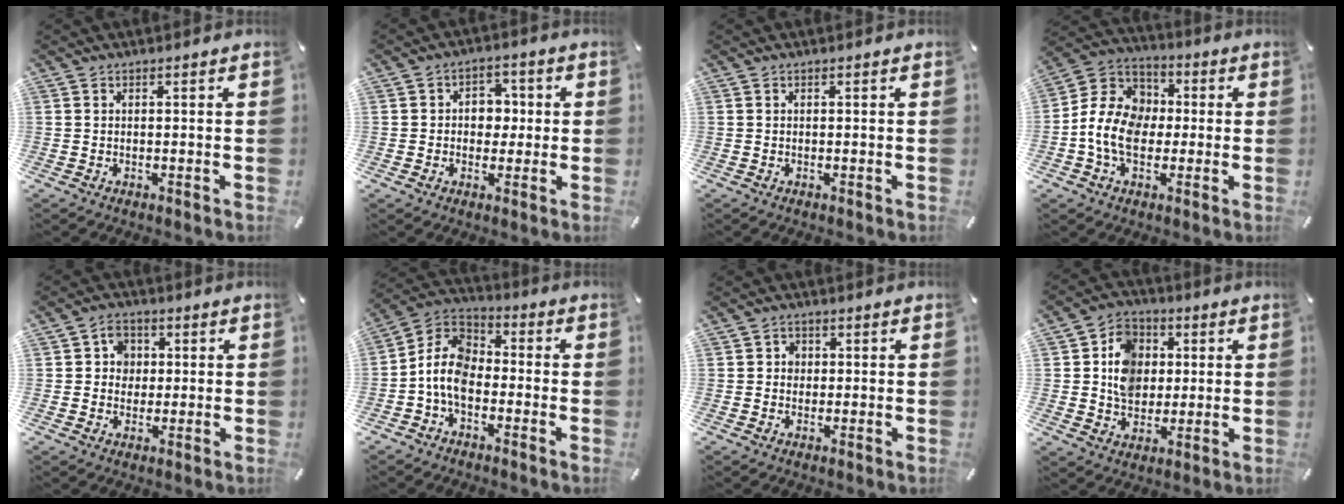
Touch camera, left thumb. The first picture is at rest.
{"total": 5.8, "force": [-0.3, 5.1, 2.9], "torque": [-0.038, 0.009, -0.010]}
{"total": 0.0}
{"total": 12.4, "force": [-2.3, 10.1, 6.7], "torque": [-0.156, 0.027, -0.041]}
{"total": 5.1, "force": [0.6, 4.8, 1.6], "torque": [-0.019, 0.005, 0.005]}
{"total": 9.4, "force": [-3.9, 6.3, 5.8], "torque": [-0.146, 0.007, -0.084]}
{"total": 2.3, "force": [-0.2, 2.2, 0.6], "torque": [-0.006, 0.004, -0.009]}
{"total": 10.5, "force": [1.1, 9.0, 5.2], "torque": [-0.091, 0.014, 0.020]}